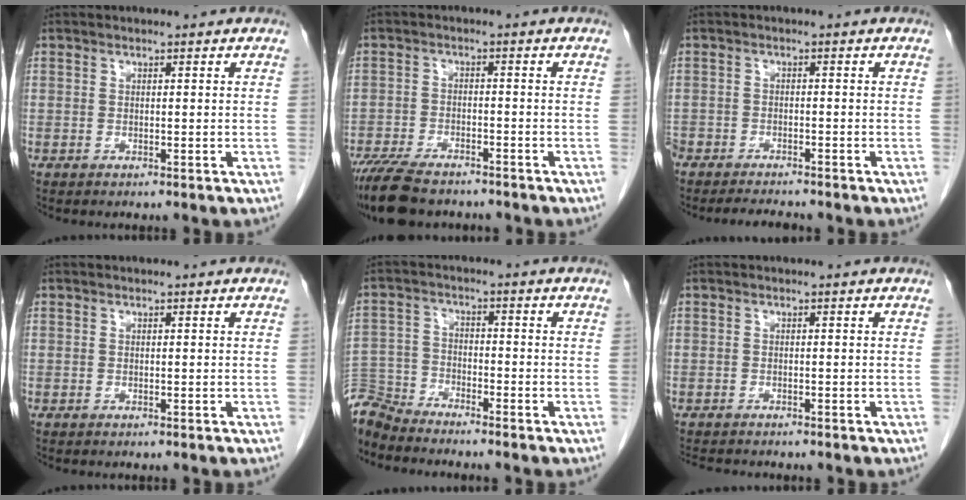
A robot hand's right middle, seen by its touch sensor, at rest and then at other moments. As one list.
[{"total": 10.1, "force": [-8.4, 3.2, 4.6], "torque": [-0.082, -0.015, -0.136]}, {"total": 5.2, "force": [-4.9, 1.2, 1.4], "torque": [-0.023, -0.009, -0.080]}, {"total": 0.0}, {"total": 6.7, "force": [-6.7, 0.4, 0.0], "torque": [-0.005, -0.003, -0.133]}, {"total": 3.5, "force": [-3.2, 0.9, 1.1], "torque": [-0.014, -0.008, -0.048]}]